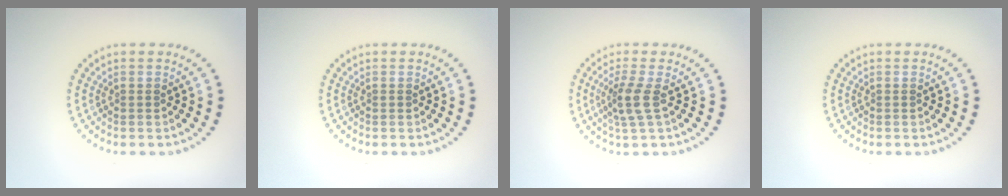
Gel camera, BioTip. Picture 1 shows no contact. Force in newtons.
{"total": 0.0}
{"total": 2.5, "press": 2.0, "slide": 1.6}
{"total": 0.0}